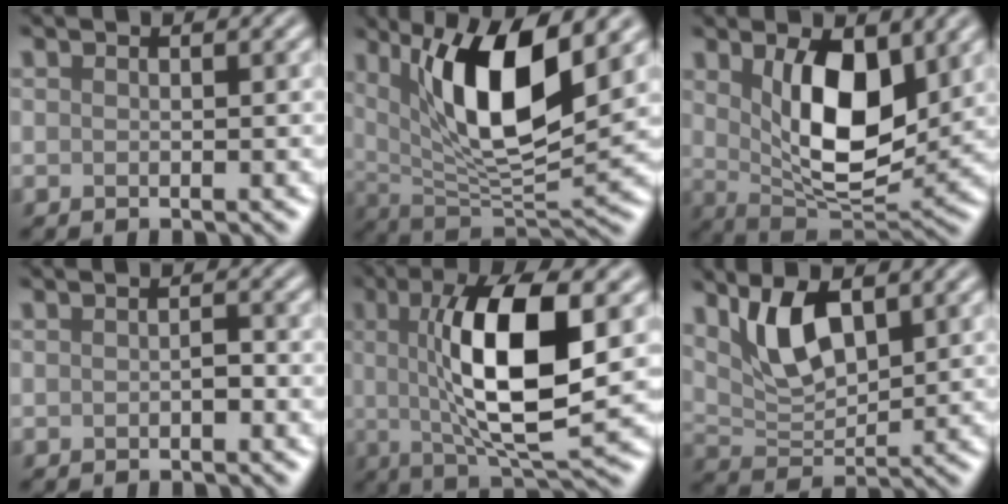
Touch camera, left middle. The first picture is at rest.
{"total": 10.1, "force": [3.6, 3.2, 8.8], "torque": [-0.147, -0.015, 0.066]}
{"total": 8.2, "force": [2.4, 3.8, 6.9], "torque": [-0.123, -0.015, 0.044]}
{"total": 0.8, "force": [-0.3, 0.4, 0.7], "torque": [-0.012, 0.004, -0.005]}
{"total": 10.5, "force": [1.3, 3.0, 9.9], "torque": [-0.160, 0.000, 0.023]}
{"total": 5.0, "force": [2.6, 2.3, 3.7], "torque": [-0.080, -0.005, 0.050]}